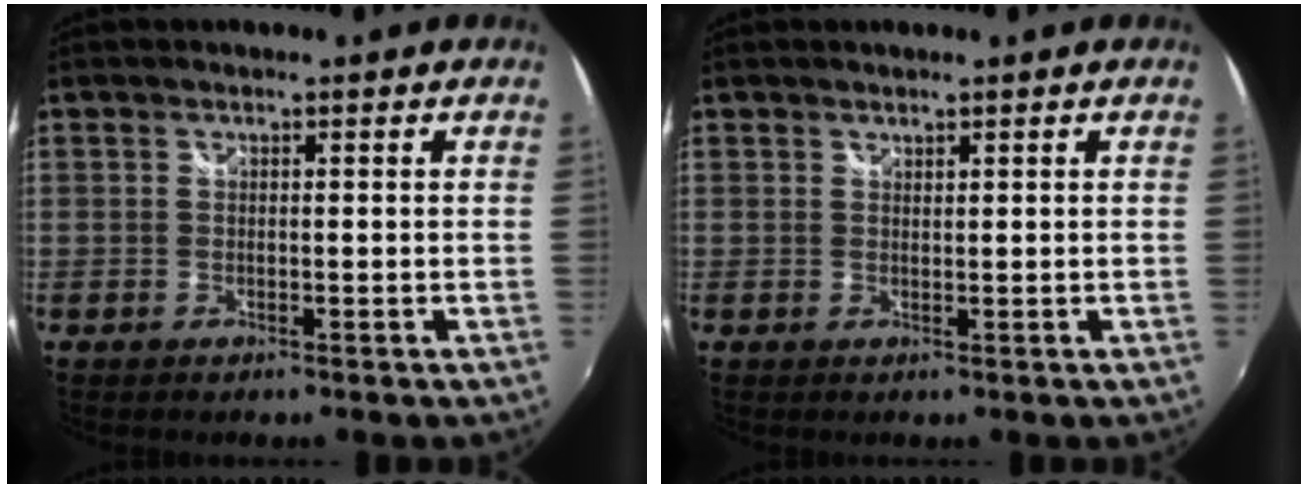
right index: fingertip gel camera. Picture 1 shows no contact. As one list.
[{"total": 0.6, "force": [0.6, 0.1, 0.1], "torque": [0.000, 0.001, 0.010]}]